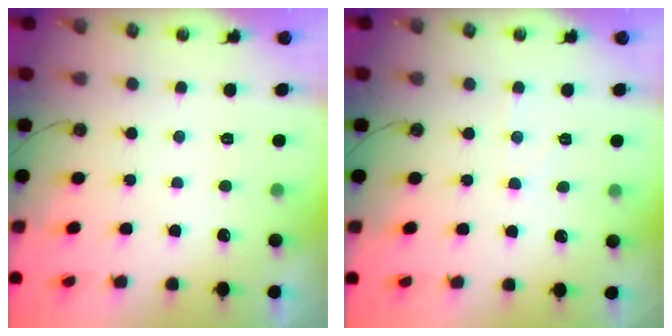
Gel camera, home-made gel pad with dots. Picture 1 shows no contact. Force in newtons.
{"total": 3.4, "press": 3.4, "slide": 0.6}